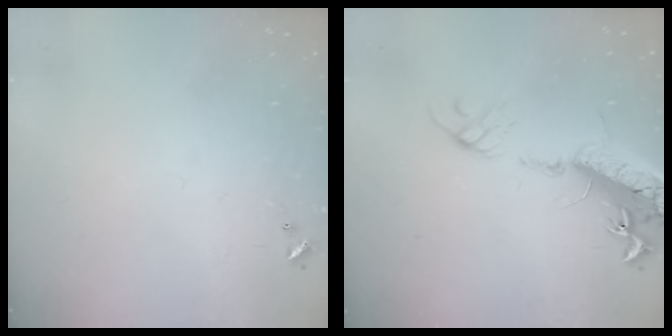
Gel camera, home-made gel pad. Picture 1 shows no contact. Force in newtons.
{"total": 22.7, "press": 22.1, "slide": 4.9}